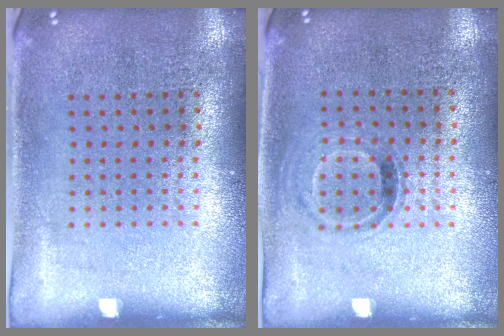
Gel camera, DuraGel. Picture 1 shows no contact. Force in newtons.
{"total": 0.9, "press": 0.7, "slide": 0.5}